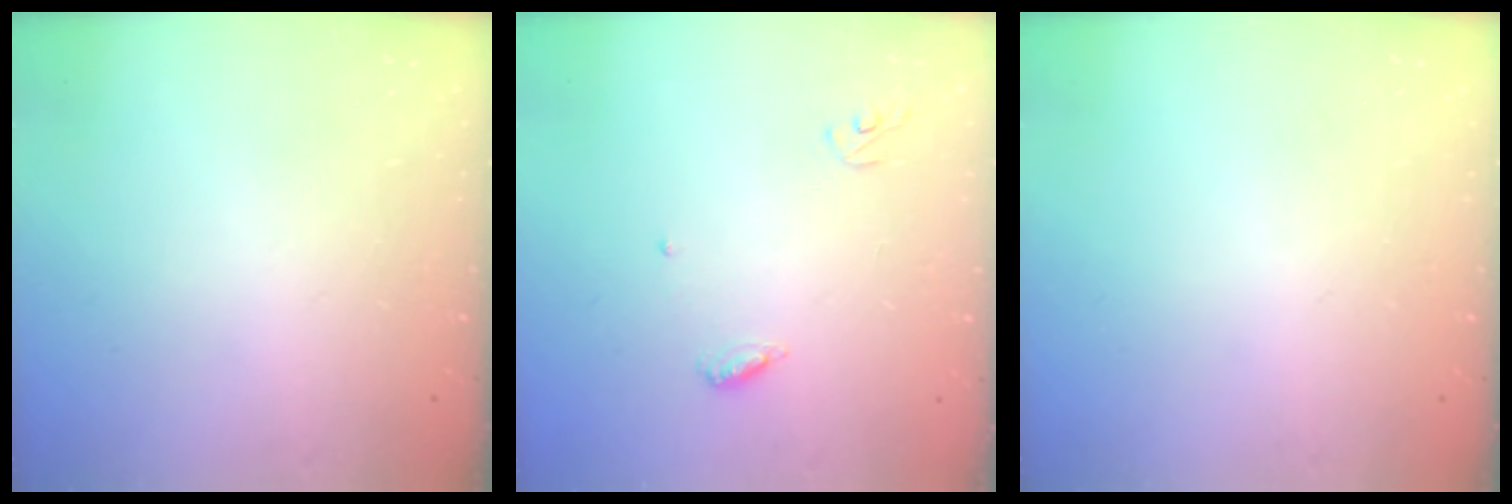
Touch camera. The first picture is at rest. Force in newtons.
{"total": 4.9, "press": 4.9, "slide": 0.4}
{"total": 0.0}